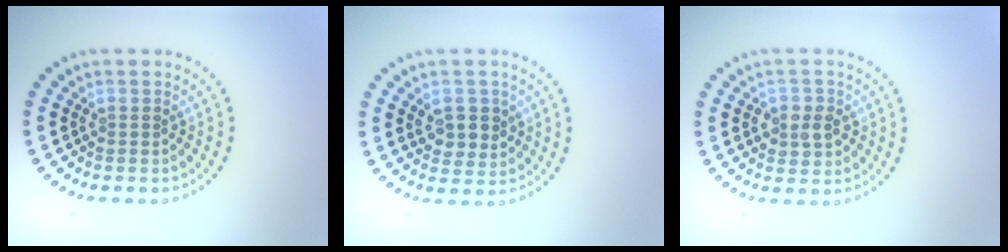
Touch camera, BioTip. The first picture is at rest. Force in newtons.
{"total": 2.9, "press": 2.8, "slide": 0.8}
{"total": 2.3, "press": 2.3, "slide": 0.2}